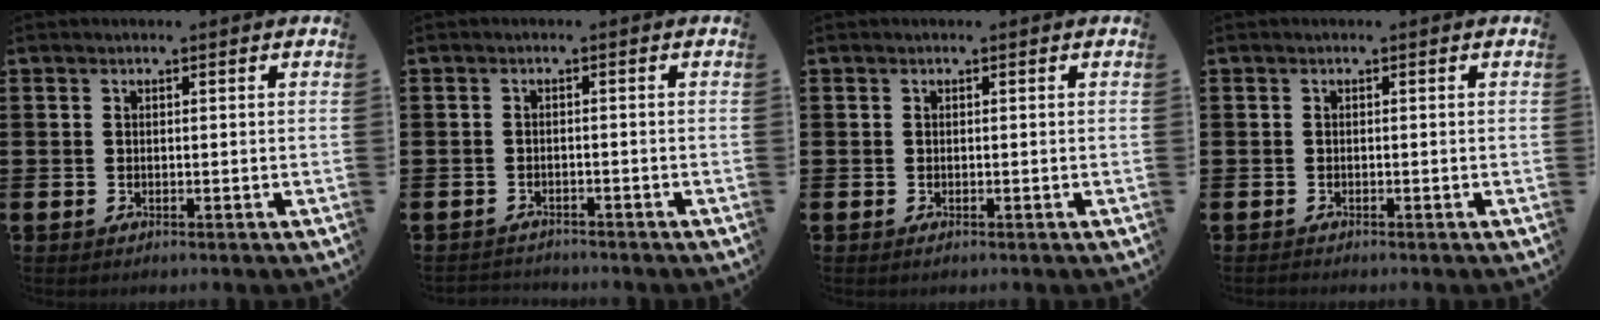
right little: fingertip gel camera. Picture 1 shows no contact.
{"total": 1.2, "force": [-1.1, 0.1, -0.2], "torque": [-0.002, 0.004, -0.025]}
{"total": 0.0}
{"total": 0.0}